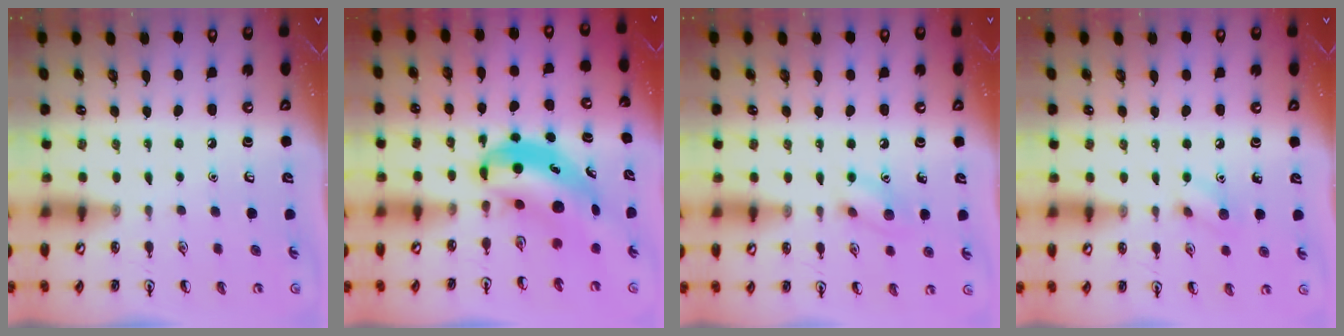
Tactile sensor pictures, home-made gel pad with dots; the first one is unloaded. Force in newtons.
{"total": 7.1, "press": 6.9, "slide": 1.8}
{"total": 8.1, "press": 8.0, "slide": 1.2}
{"total": 6.1, "press": 6.0, "slide": 1.1}